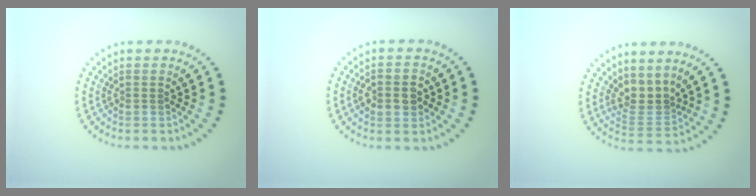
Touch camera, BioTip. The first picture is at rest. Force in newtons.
{"total": 3.4, "press": 3.4, "slide": 0.1}
{"total": 2.8, "press": 2.1, "slide": 1.8}